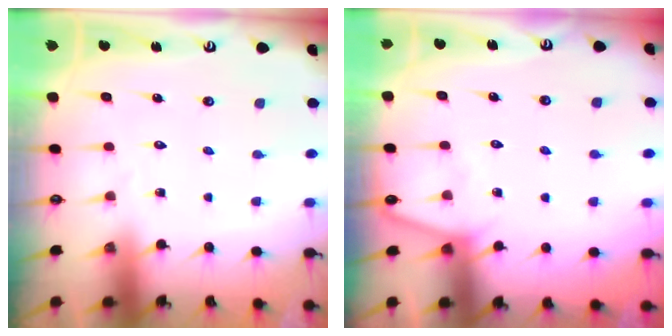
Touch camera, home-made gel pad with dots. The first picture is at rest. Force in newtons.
{"total": 4.2, "press": 4.2, "slide": 0.6}